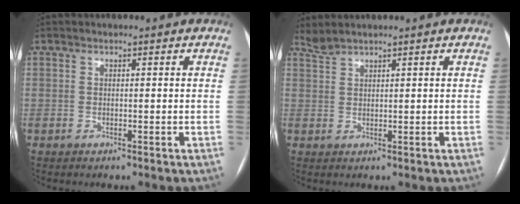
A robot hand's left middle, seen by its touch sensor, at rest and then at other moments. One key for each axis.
{"total": 1.8, "fx": 1.7, "fy": -0.2, "fz": 0.1, "tx": -0.008, "ty": 0.012, "tz": 0.043}